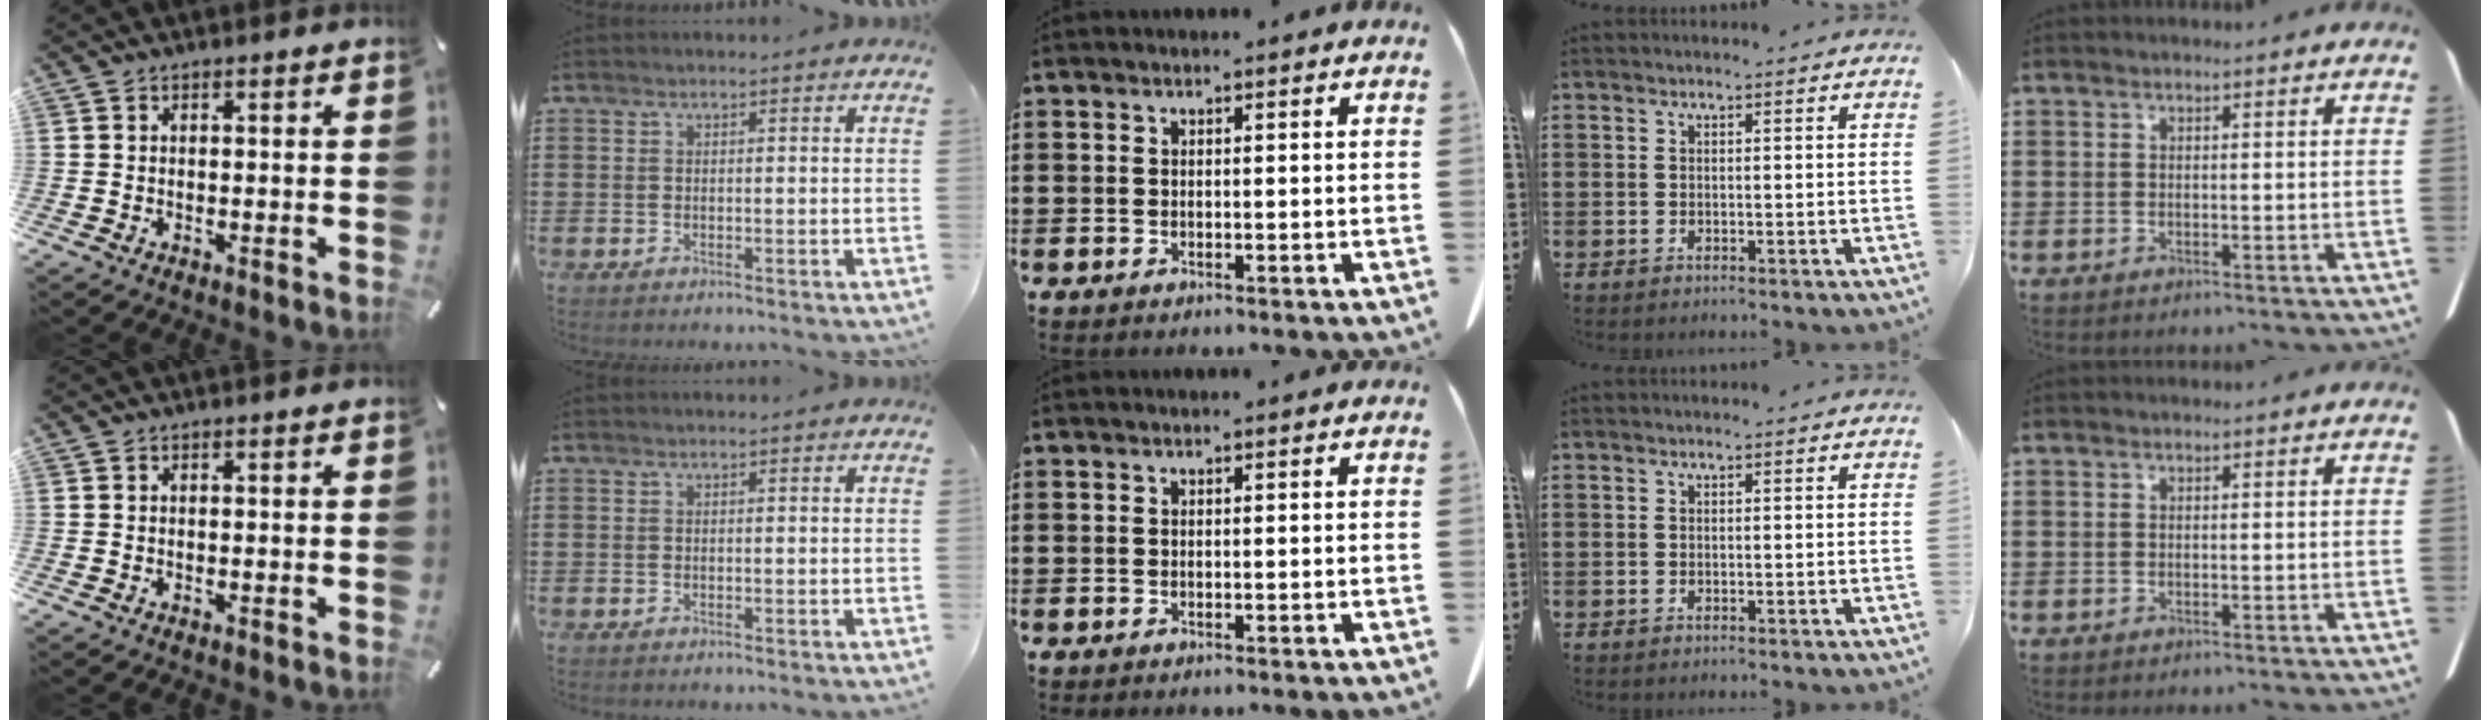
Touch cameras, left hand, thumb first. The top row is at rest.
{}